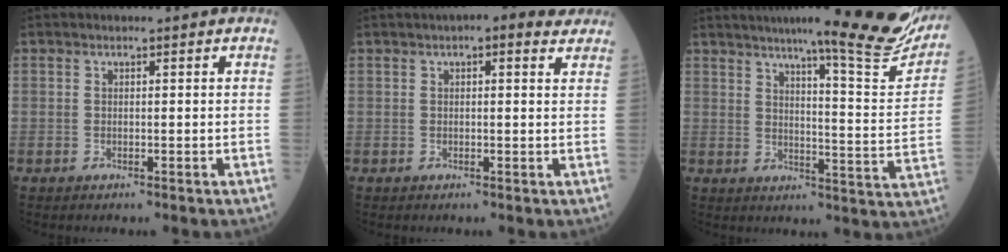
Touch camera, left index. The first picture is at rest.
{"total": 5.4, "force": [4.0, 1.7, 3.3], "torque": [-0.041, 0.025, 0.044]}
{"total": 21.0, "force": [17.5, 0.3, 11.7], "torque": [-0.153, -0.060, 0.214]}